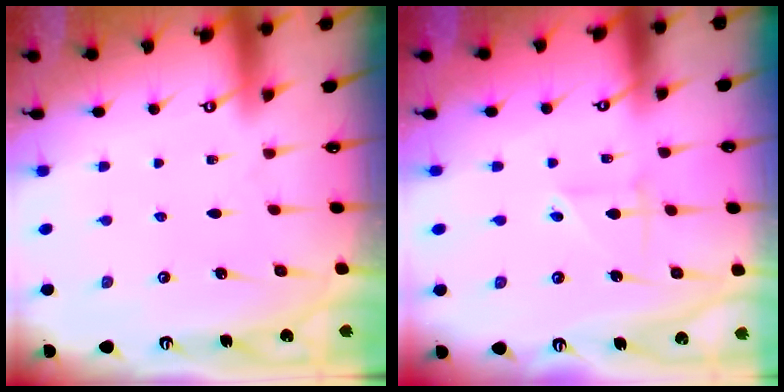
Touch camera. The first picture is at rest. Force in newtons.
{"total": 2.3, "press": 2.3, "slide": 0.4}